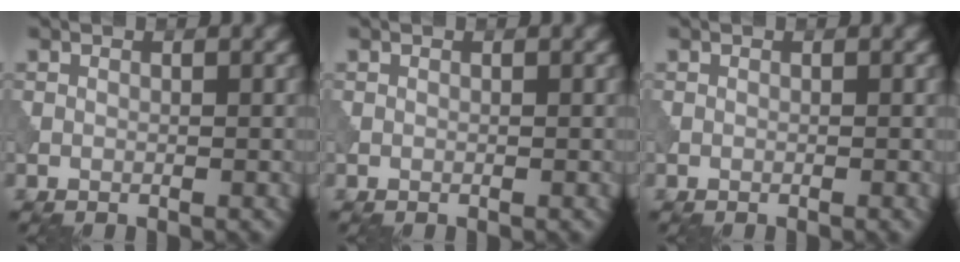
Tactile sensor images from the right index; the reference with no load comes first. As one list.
[{"total": 0.0}, {"total": 0.5, "force": [-0.2, 0.1, 0.5], "torque": [-0.006, -0.001, -0.005]}]